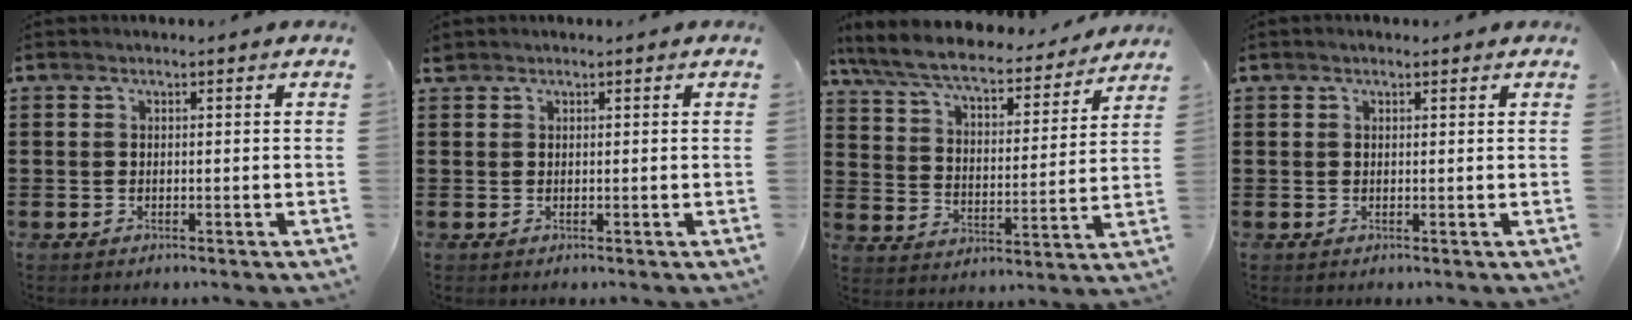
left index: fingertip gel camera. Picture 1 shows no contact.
{"total": 0.8, "force": [0.7, 0.3, 0.1], "torque": [-0.006, 0.002, 0.014]}
{"total": 7.9, "force": [7.0, 1.1, 3.5], "torque": [-0.098, -0.041, 0.119]}
{"total": 0.6, "force": [0.4, 0.2, 0.3], "torque": [-0.007, 0.002, 0.008]}